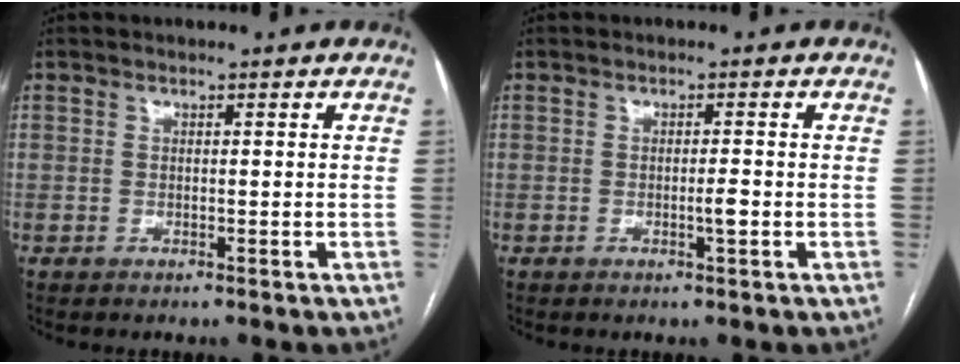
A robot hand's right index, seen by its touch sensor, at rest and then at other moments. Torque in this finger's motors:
{"motor_torque": [0.55, -0.10, 0.25, 0.05]}